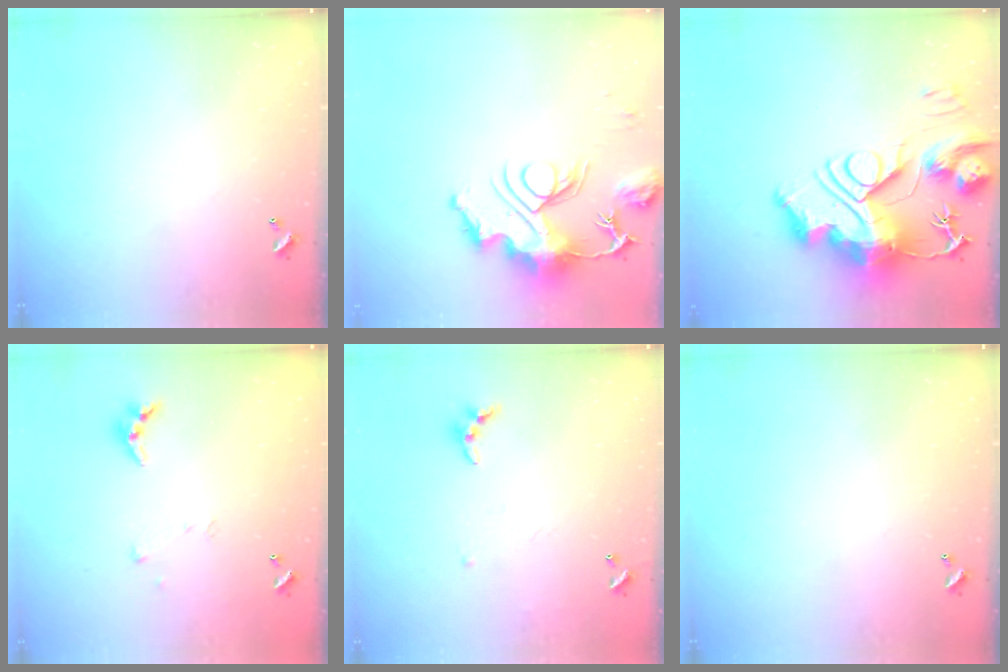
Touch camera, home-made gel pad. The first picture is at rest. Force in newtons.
{"total": 13.9, "press": 13.8, "slide": 1.5}
{"total": 0.5, "press": 0.5, "slide": 0.0}
{"total": 5.7, "press": 5.7, "slide": 0.4}
{"total": 7.0, "press": 7.0, "slide": 0.4}
{"total": 0.0}